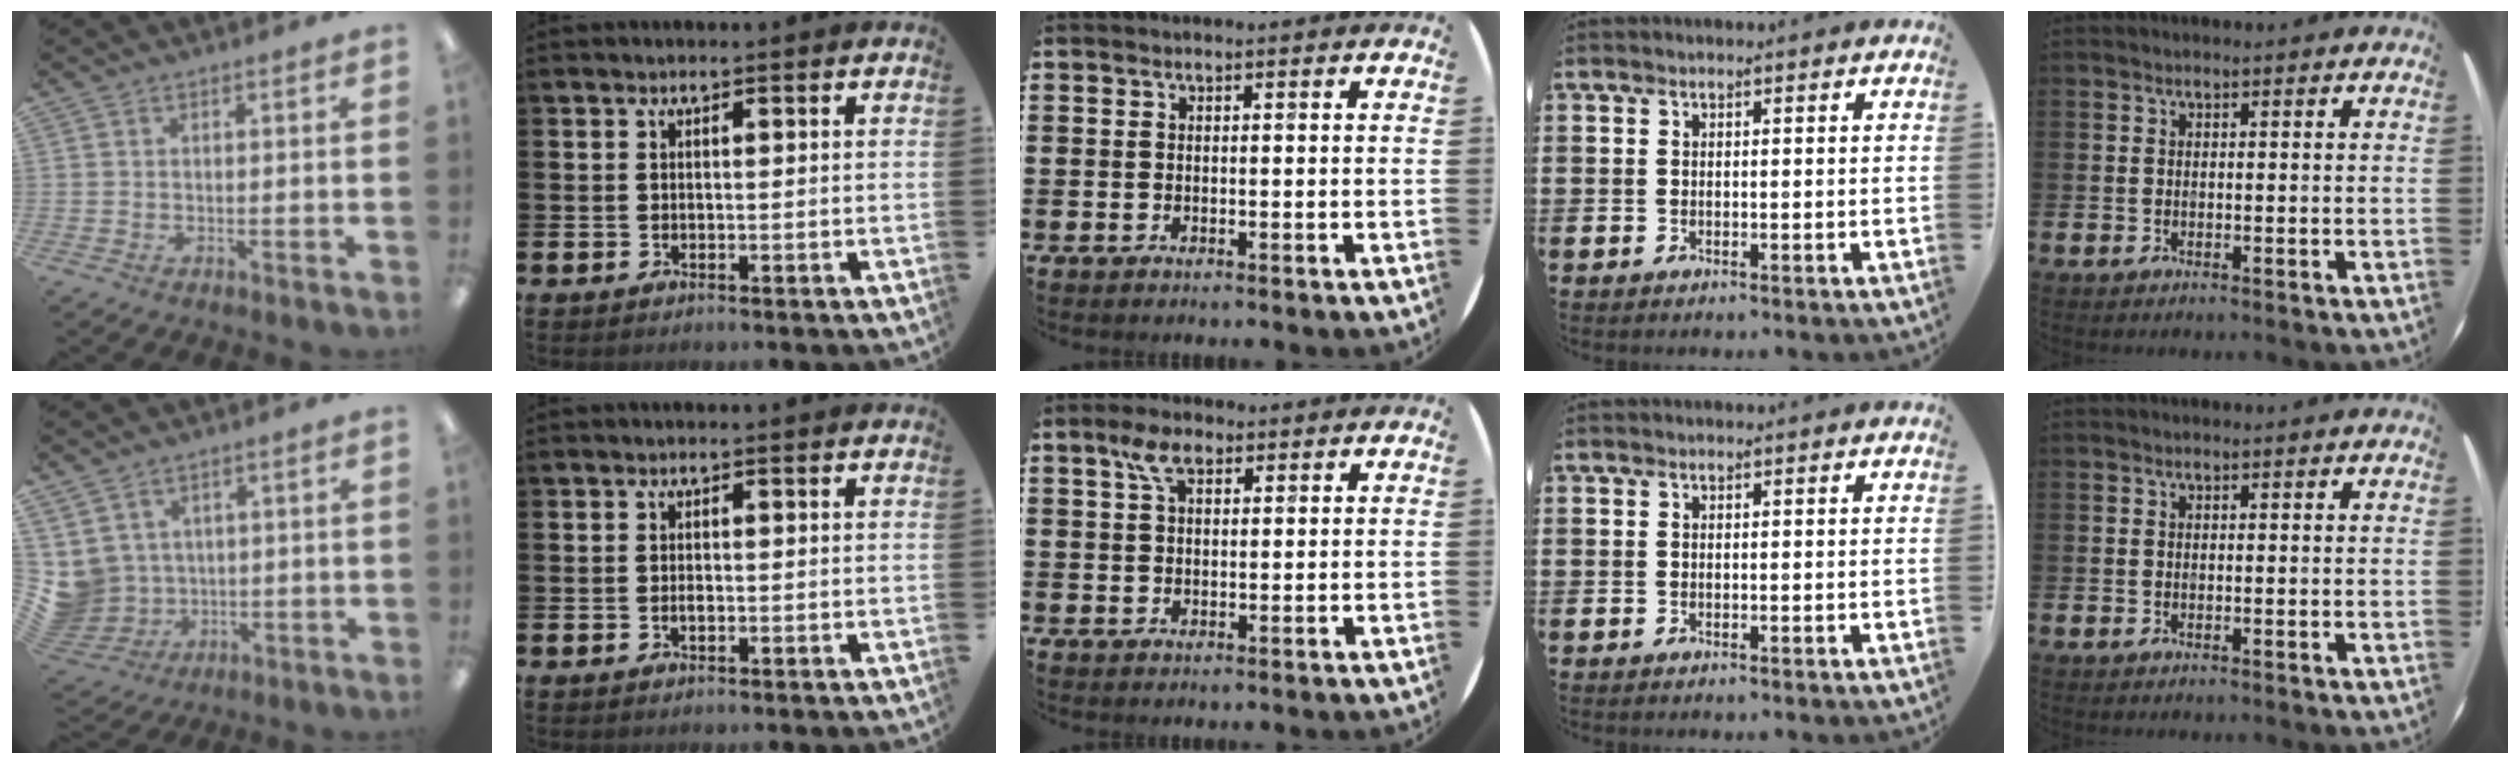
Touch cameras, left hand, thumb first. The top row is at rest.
{"thumb": {"total": 6.5, "force": [2.2, 6.1, 0.9], "torque": [-0.064, -0.020, 0.050]}, "index": {"total": 0.8, "force": [-0.2, 0.4, 0.6], "torque": [-0.012, 0.000, -0.005]}, "middle": {"total": 4.3, "force": [2.7, 2.1, 2.6], "torque": [-0.050, 0.006, 0.046]}}